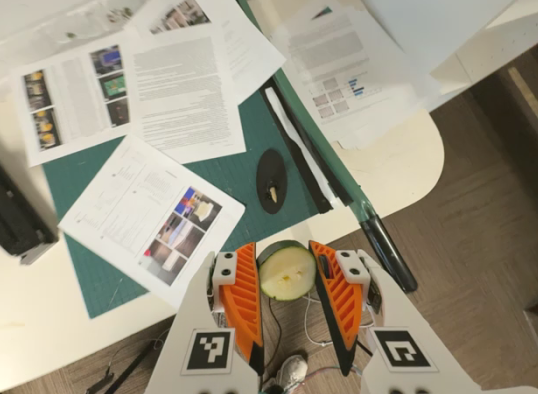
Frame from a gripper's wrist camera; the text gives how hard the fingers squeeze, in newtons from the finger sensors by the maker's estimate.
{"total": 11.1, "left": 11.3, "right": 10.8}